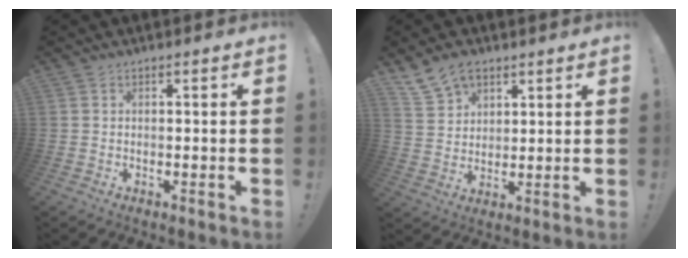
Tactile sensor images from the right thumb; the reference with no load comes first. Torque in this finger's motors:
{"motor_torque": [0.00, 0.00, 0.04, 0.04, 0.00]}